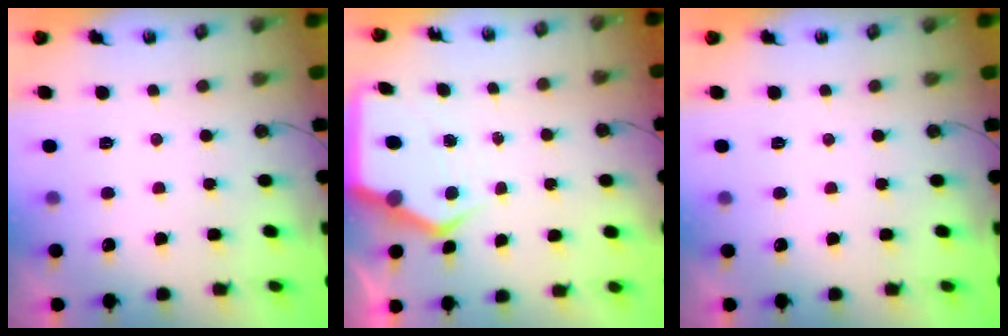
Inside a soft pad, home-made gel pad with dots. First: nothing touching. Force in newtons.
{"total": 6.6, "press": 6.6, "slide": 0.6}
{"total": 0.0}